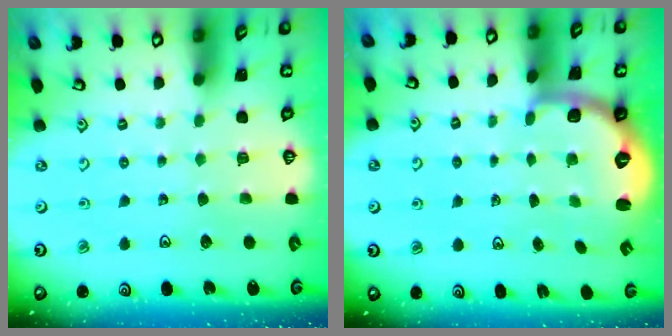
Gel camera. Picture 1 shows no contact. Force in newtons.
{"total": 2.6, "press": 1.4, "slide": 2.2}